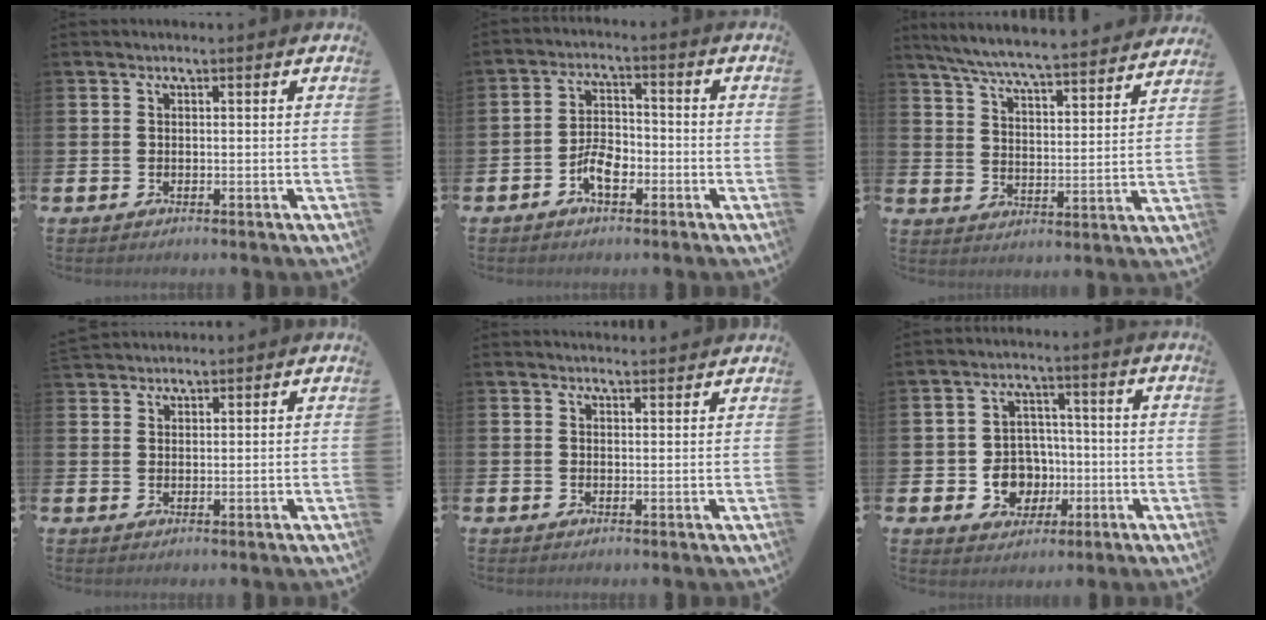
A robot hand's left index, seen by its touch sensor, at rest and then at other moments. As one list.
[{"total": 4.5, "force": [-2.1, 2.3, 3.3], "torque": [-0.055, 0.010, -0.039]}, {"total": 7.2, "force": [6.9, 0.0, 2.0], "torque": [-0.068, -0.052, 0.119]}, {"total": 2.4, "force": [2.3, 0.5, -0.2], "torque": [-0.002, -0.006, 0.044]}, {"total": 1.9, "force": [1.9, 0.2, -0.1], "torque": [0.007, -0.011, 0.033]}, {"total": 5.9, "force": [-1.1, 5.4, 2.1], "torque": [-0.056, 0.012, -0.020]}]